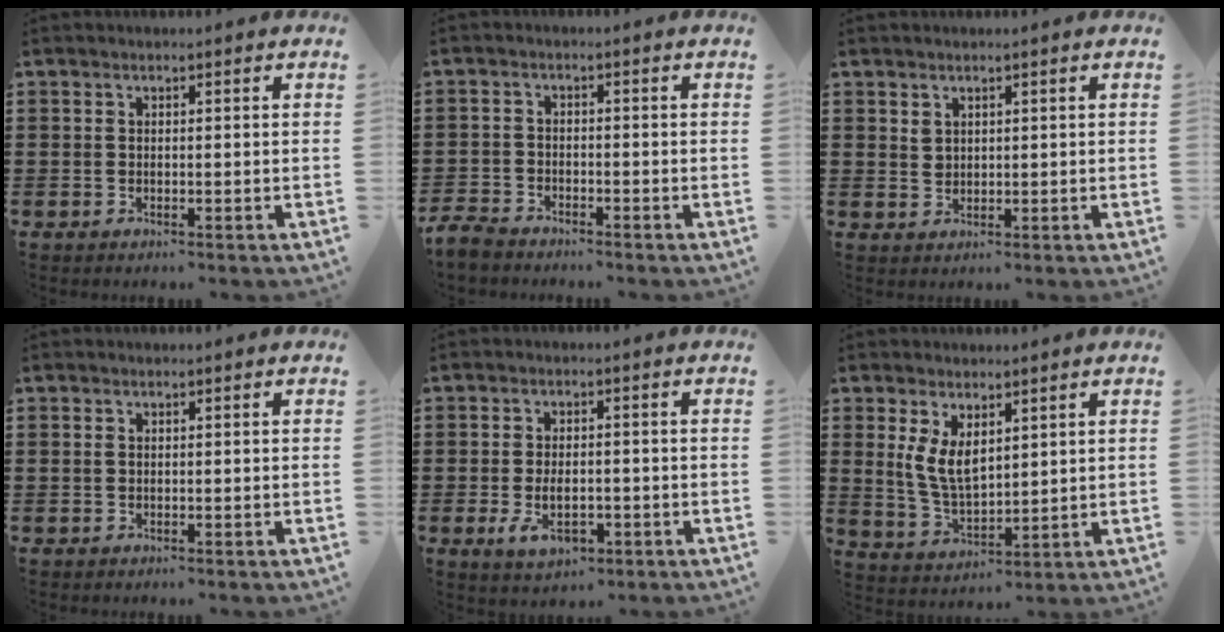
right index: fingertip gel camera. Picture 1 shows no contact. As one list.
[{"total": 2.9, "force": [-2.8, 0.6, 0.4], "torque": [-0.026, -0.001, -0.062]}, {"total": 1.7, "force": [1.2, 1.1, 0.4], "torque": [-0.010, 0.003, 0.025]}, {"total": 0.5, "force": [0.1, 0.4, 0.3], "torque": [-0.008, 0.001, 0.002]}, {"total": 5.1, "force": [-1.6, 2.6, 4.0], "torque": [-0.081, -0.005, -0.034]}, {"total": 6.3, "force": [2.2, 3.4, 4.8], "torque": [-0.108, 0.004, 0.040]}]